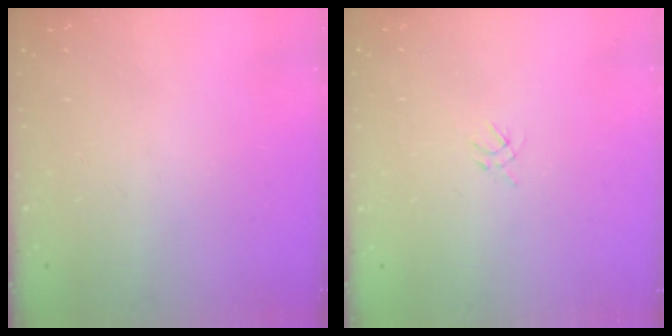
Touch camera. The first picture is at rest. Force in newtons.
{"total": 2.2, "press": 2.2, "slide": 0.5}